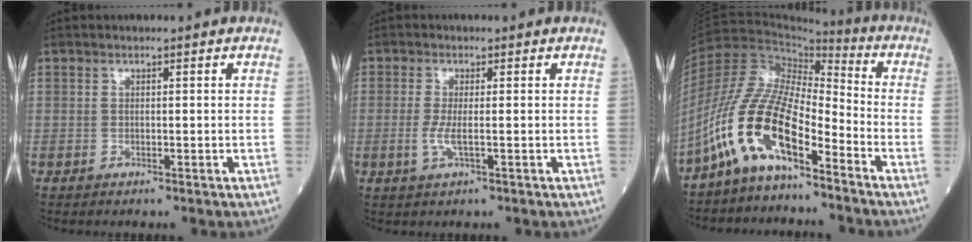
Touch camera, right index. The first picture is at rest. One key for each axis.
{"total": 2.6, "fx": -0.5, "fy": 0.4, "fz": 2.5, "tx": -0.062, "ty": -0.005, "tz": -0.009}
{"total": 13.1, "fx": -8.0, "fy": 3.8, "fz": 9.7, "tx": -0.212, "ty": 0.021, "tz": -0.153}